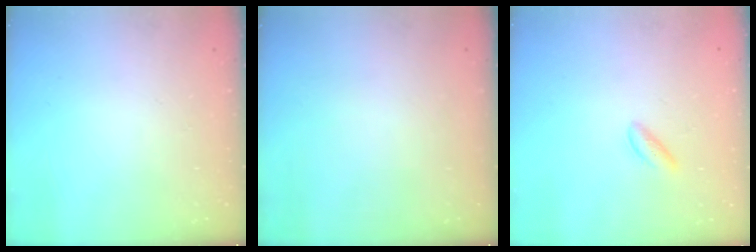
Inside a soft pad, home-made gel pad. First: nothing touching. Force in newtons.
{"total": 0.0}
{"total": 2.2, "press": 2.0, "slide": 0.8}